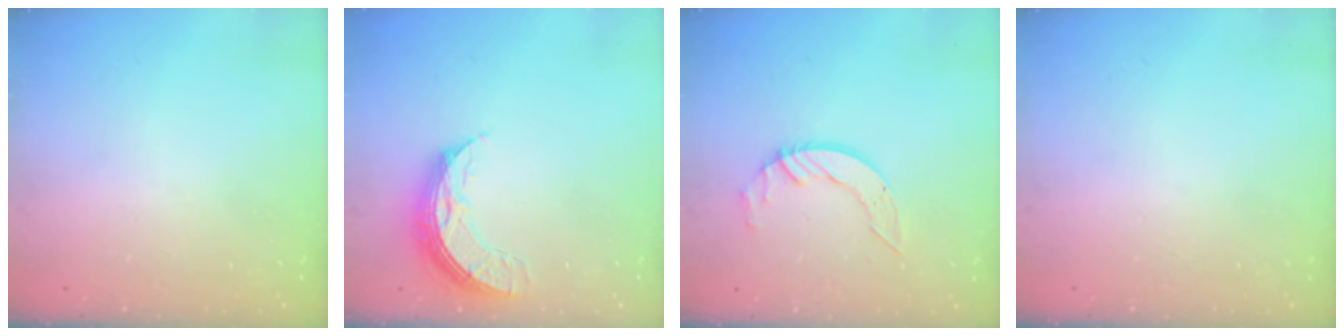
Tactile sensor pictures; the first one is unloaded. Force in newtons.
{"total": 8.0, "press": 8.0, "slide": 0.7}
{"total": 6.8, "press": 6.8, "slide": 0.3}
{"total": 0.0}